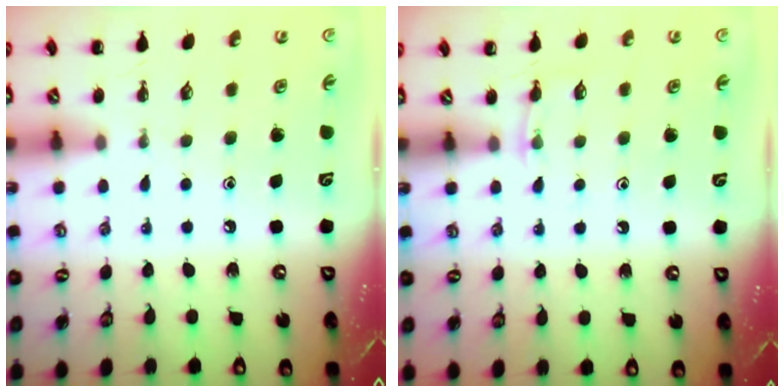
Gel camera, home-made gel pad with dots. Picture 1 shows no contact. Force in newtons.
{"total": 3.3, "press": 3.1, "slide": 1.2}